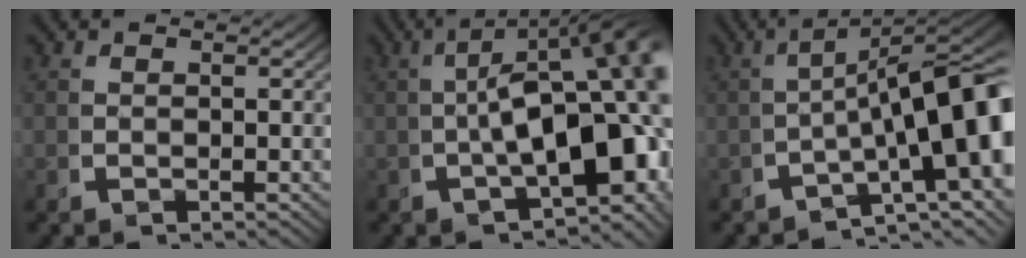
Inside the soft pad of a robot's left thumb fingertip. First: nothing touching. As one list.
[{"total": 14.6, "force": [-0.9, 7.2, 12.6], "torque": [-0.160, -0.012, -0.010]}, {"total": 14.5, "force": [-2.3, 7.4, 12.3], "torque": [-0.176, -0.042, -0.018]}]